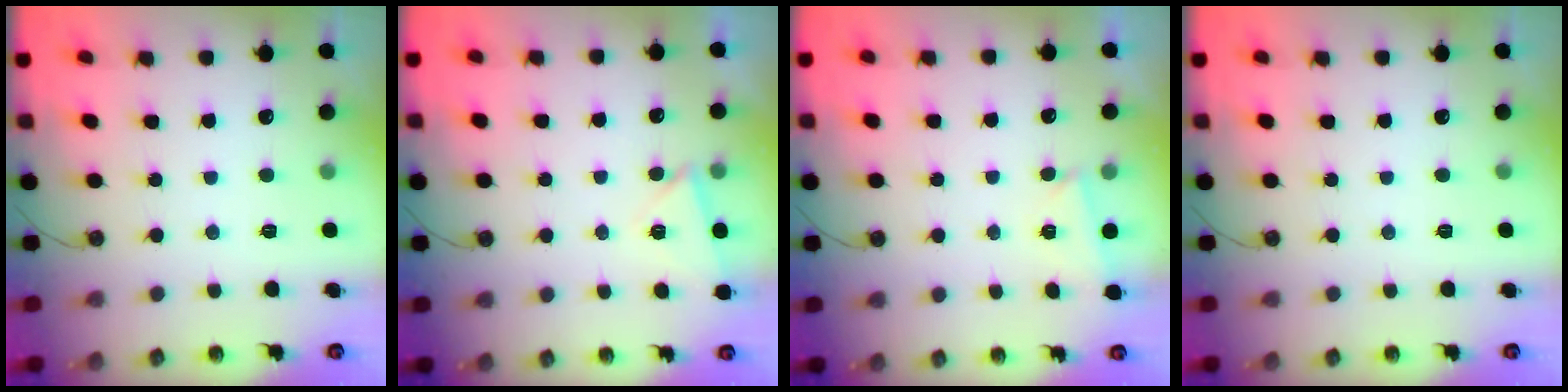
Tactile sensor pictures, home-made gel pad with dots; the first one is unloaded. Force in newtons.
{"total": 3.3, "press": 2.9, "slide": 1.6}
{"total": 2.3, "press": 2.2, "slide": 0.9}
{"total": 0.0}